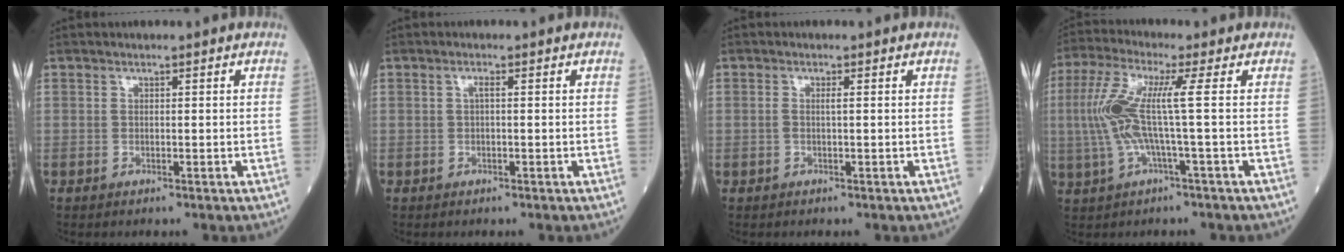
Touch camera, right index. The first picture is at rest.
{"total": 0.8, "force": [0.1, 0.1, 0.8], "torque": [-0.017, 0.001, 0.001]}
{"total": 1.0, "force": [0.1, 0.0, 1.0], "torque": [-0.025, 0.000, -0.001]}
{"total": 9.0, "force": [0.2, -0.4, 9.0], "torque": [-0.205, 0.011, -0.002]}